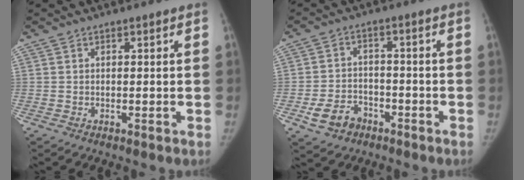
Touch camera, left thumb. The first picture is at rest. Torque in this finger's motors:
{"motor_torque": [-0.24, 0.30, 0.26, 0.21, 0.02]}